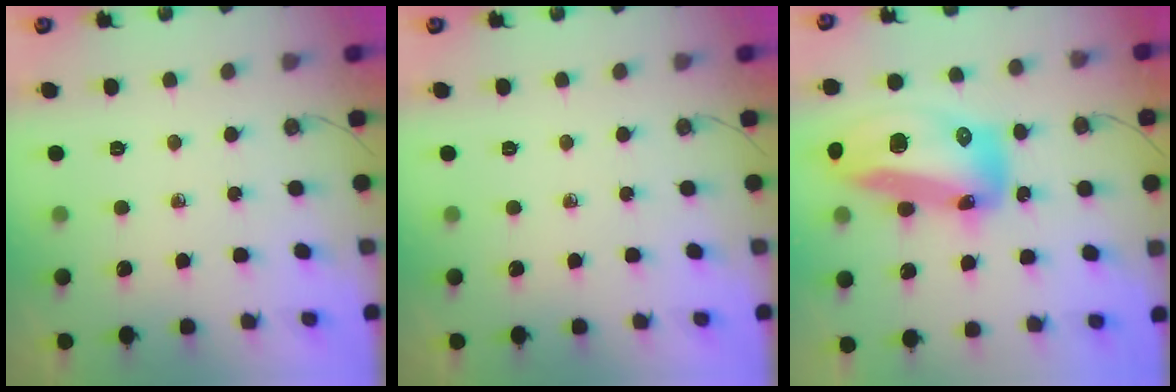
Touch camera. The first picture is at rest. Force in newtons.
{"total": 0.0}
{"total": 25.3, "press": 23.8, "slide": 8.4}